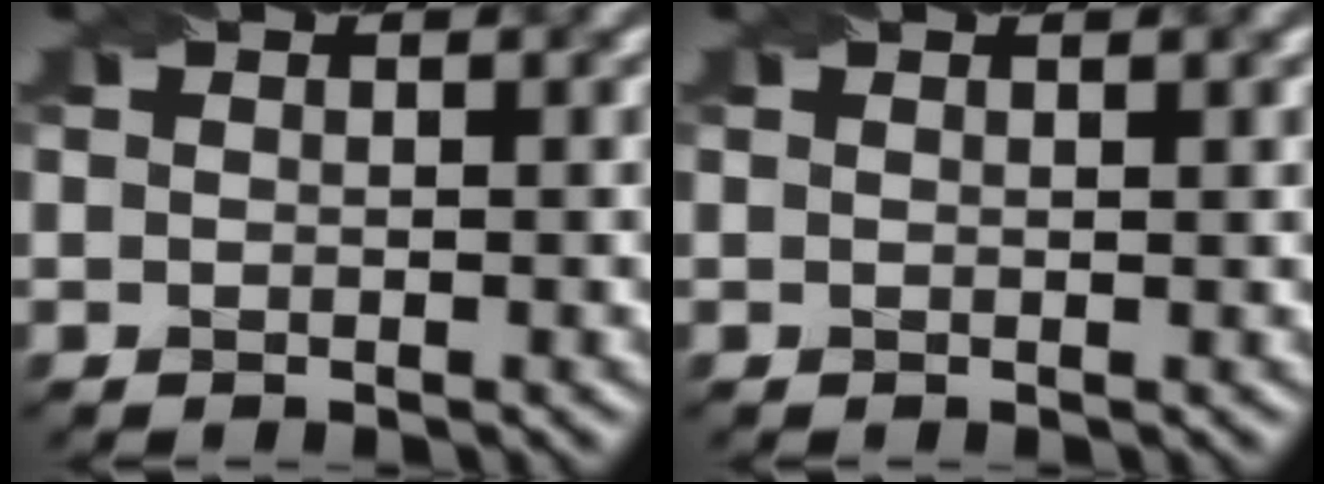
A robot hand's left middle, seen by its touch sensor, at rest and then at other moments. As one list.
[{"total": 1.1, "force": [0.7, 0.2, 0.7], "torque": [-0.010, 0.000, 0.006]}]